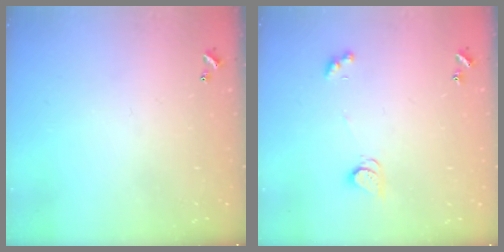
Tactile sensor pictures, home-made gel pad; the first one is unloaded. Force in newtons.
{"total": 2.5, "press": 2.4, "slide": 0.3}